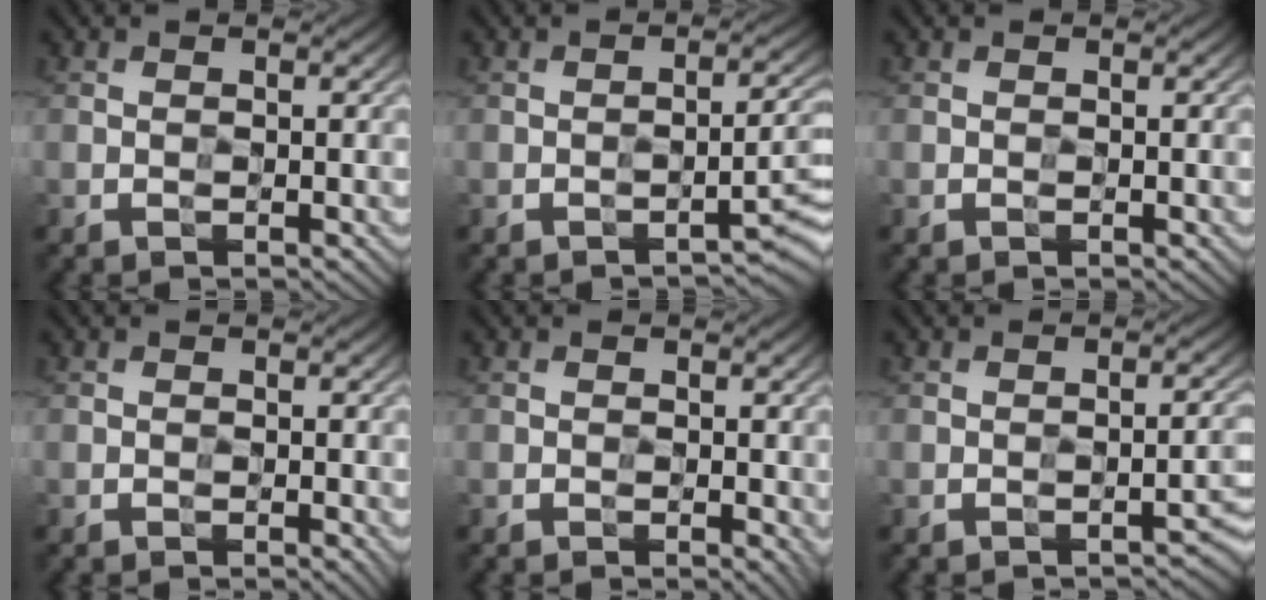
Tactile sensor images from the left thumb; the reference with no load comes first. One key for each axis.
{"total": 2.4, "fx": -1.2, "fy": 0.8, "fz": 1.9, "tx": -0.023, "ty": 0.007, "tz": -0.019}
{"total": 0.0}
{"total": 1.4, "fx": -0.3, "fy": 0.5, "fz": 1.3, "tx": -0.015, "ty": -0.001, "tz": 0.000}
{"total": 1.5, "fx": -0.2, "fy": 0.7, "fz": 1.2, "tx": -0.012, "ty": -0.003, "tz": 0.002}
{"total": 2.1, "fx": -1.4, "fy": 0.7, "fz": 1.4, "tx": -0.011, "ty": 0.006, "tz": -0.012}